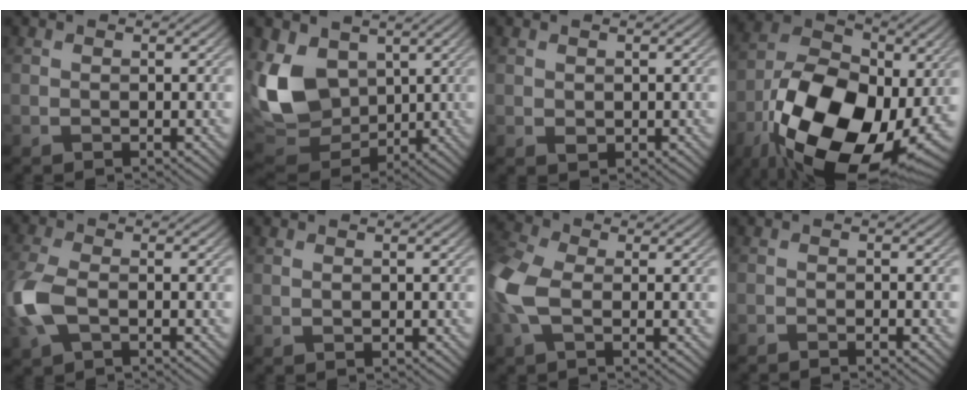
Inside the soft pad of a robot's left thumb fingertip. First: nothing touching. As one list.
[{"total": 14.3, "force": [2.7, 10.4, 9.4], "torque": [-0.258, -0.003, 0.046]}, {"total": 0.8, "force": [0.3, 0.6, 0.4], "torque": [-0.009, -0.004, 0.010]}, {"total": 21.0, "force": [-6.6, 12.9, 15.1], "torque": [-0.283, -0.020, -0.107]}, {"total": 7.0, "force": [-1.7, 3.9, 5.5], "torque": [-0.161, -0.005, -0.041]}, {"total": 0.6, "force": [0.1, 0.2, 0.6], "torque": [-0.011, 0.001, 0.002]}, {"total": 8.0, "force": [-1.0, 4.4, 6.6], "torque": [-0.194, 0.002, -0.033]}, {"total": 1.3, "force": [-1.3, 0.0, 0.5], "torque": [-0.007, 0.001, -0.024]}]